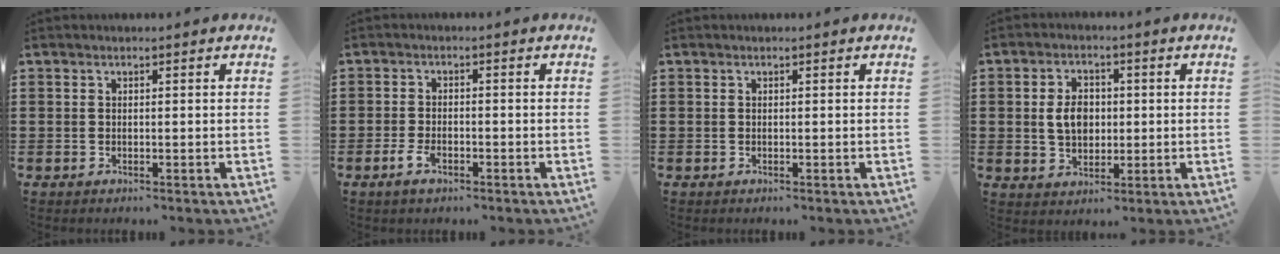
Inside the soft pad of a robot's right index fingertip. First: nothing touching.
{"total": 2.9, "force": [-1.4, 1.2, 2.2], "torque": [-0.055, -0.008, -0.029]}
{"total": 0.0}
{"total": 5.3, "force": [0.3, 3.7, 3.8], "torque": [-0.079, 0.008, -0.002]}